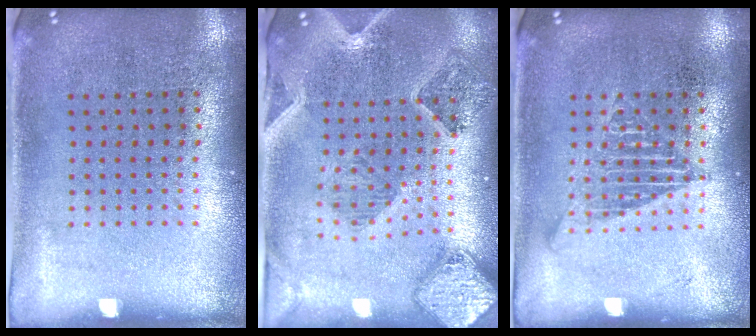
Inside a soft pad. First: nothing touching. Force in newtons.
{"total": 1.7, "press": 1.6, "slide": 0.4}
{"total": 1.9, "press": 1.9, "slide": 0.2}